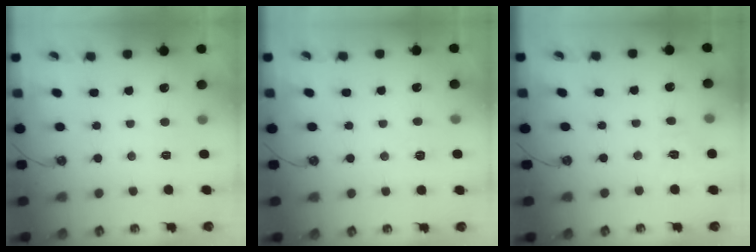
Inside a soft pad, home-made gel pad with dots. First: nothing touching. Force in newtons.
{"total": 3.3, "press": 3.3, "slide": 0.4}
{"total": 7.1, "press": 7.1, "slide": 0.6}